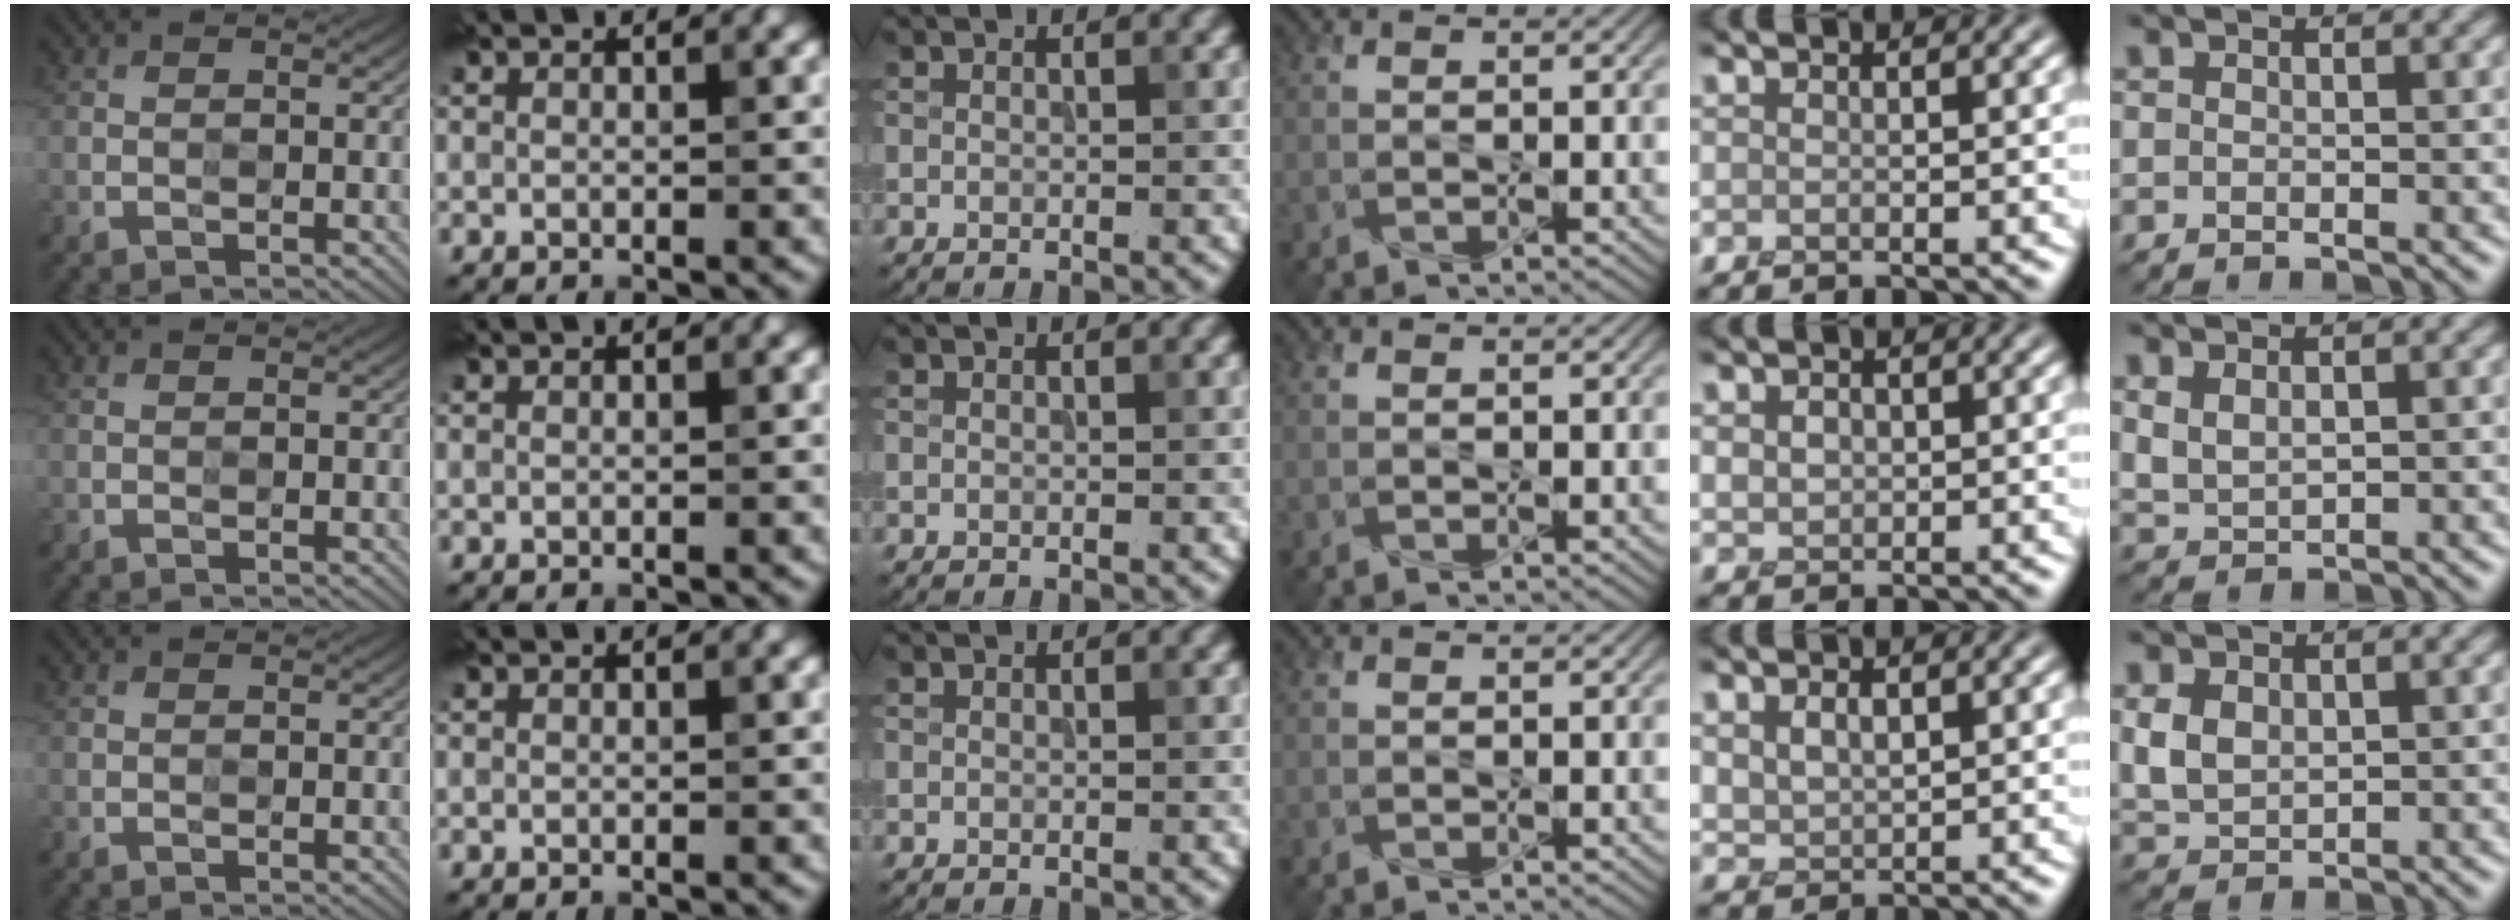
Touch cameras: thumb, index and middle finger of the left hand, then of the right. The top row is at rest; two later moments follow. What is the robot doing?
{"motion": "press", "object": "gel pad"}